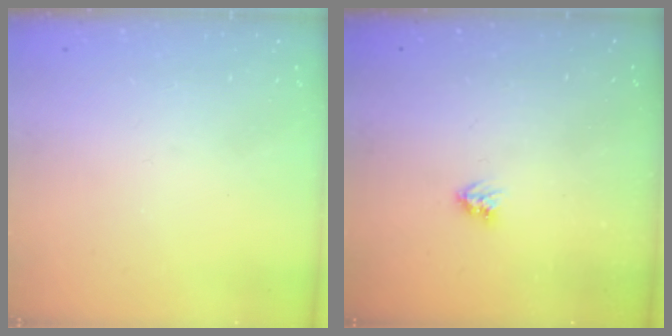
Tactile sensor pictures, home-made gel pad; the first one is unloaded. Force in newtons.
{"total": 3.9, "press": 3.8, "slide": 0.4}